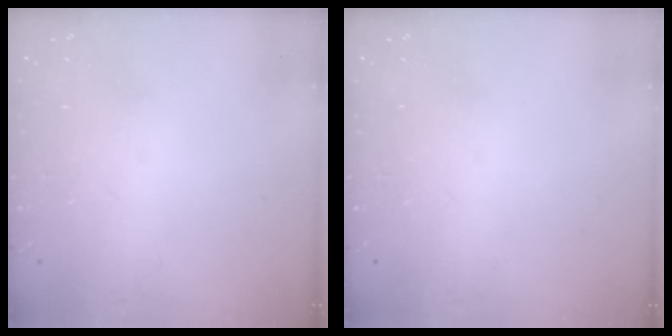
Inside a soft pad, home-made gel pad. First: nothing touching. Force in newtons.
{"total": 0.0}